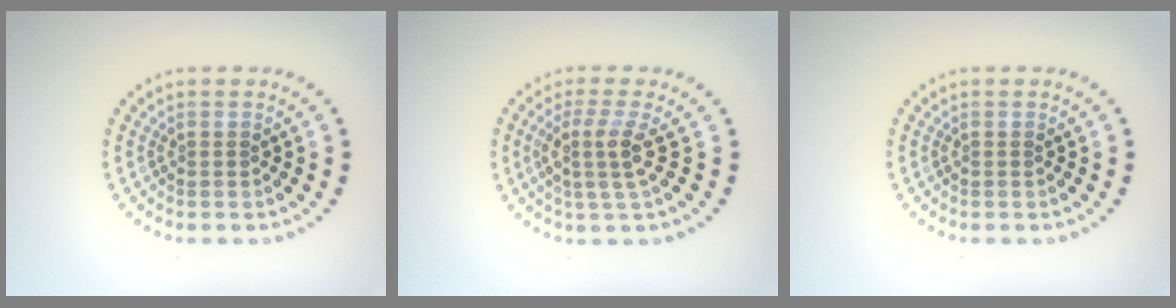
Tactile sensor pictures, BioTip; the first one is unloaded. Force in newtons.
{"total": 2.8, "press": 2.2, "slide": 1.8}
{"total": 0.0}